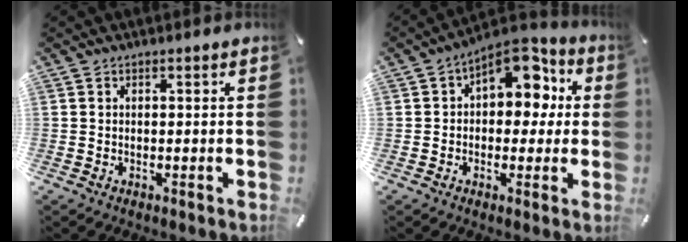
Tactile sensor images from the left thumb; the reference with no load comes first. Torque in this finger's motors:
{"motor_torque": [1.83, 1.81, 0.64, 0.00, 0.10]}